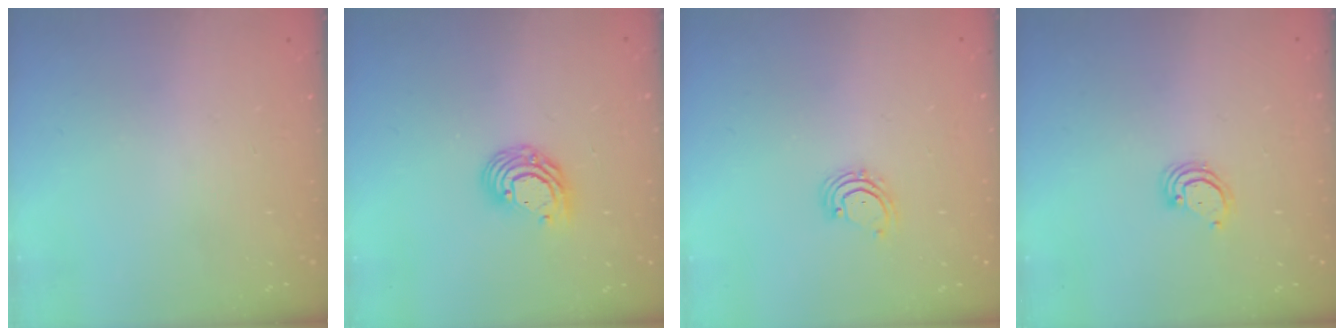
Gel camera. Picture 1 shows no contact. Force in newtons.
{"total": 8.7, "press": 8.6, "slide": 1.3}
{"total": 2.8, "press": 2.8, "slide": 0.2}
{"total": 3.1, "press": 3.0, "slide": 0.3}